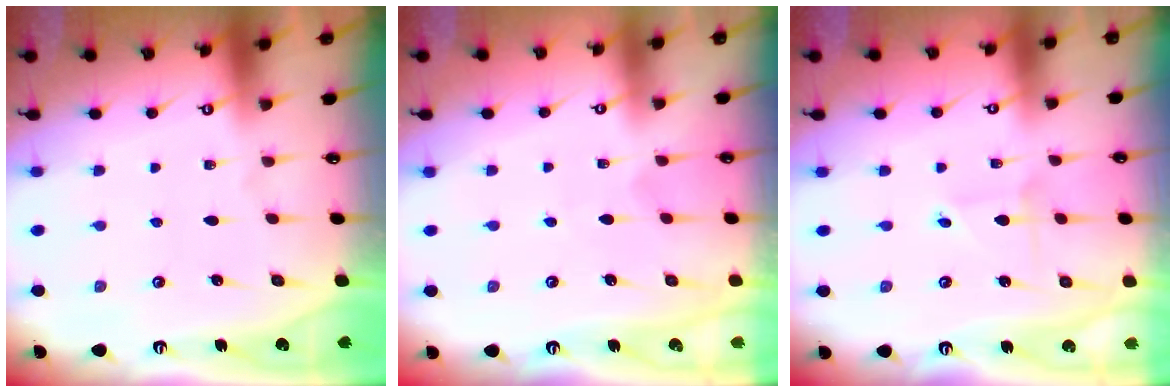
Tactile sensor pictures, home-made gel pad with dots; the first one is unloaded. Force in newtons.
{"total": 2.7, "press": 2.7, "slide": 0.3}
{"total": 1.8, "press": 1.8, "slide": 0.1}